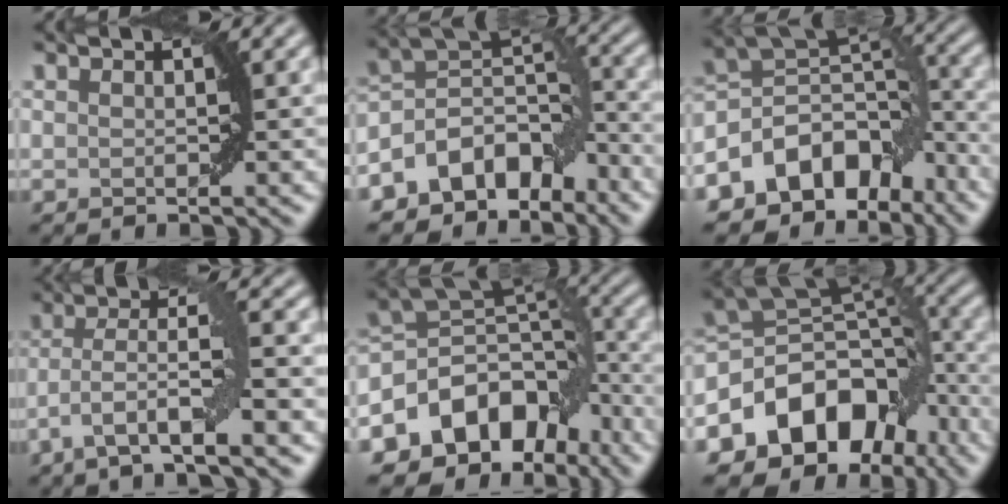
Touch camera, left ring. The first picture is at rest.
{"total": 8.5, "force": [-5.4, 5.3, 4.0], "torque": [-0.052, 0.010, -0.107]}
{"total": 10.0, "force": [-5.5, 6.7, 5.1], "torque": [-0.074, 0.012, -0.105]}
{"total": 5.4, "force": [-2.4, 0.7, 4.8], "torque": [-0.090, 0.007, -0.049]}
{"total": 11.3, "force": [-5.9, 7.7, 5.8], "torque": [-0.092, 0.012, -0.107]}
{"total": 11.9, "force": [-5.9, 8.3, 6.0], "torque": [-0.099, 0.012, -0.109]}